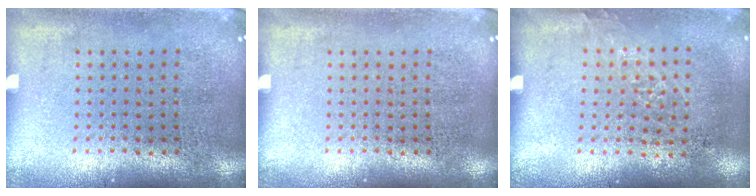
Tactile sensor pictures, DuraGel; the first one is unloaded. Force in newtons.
{"total": 0.0}
{"total": 0.9, "press": 0.8, "slide": 0.4}